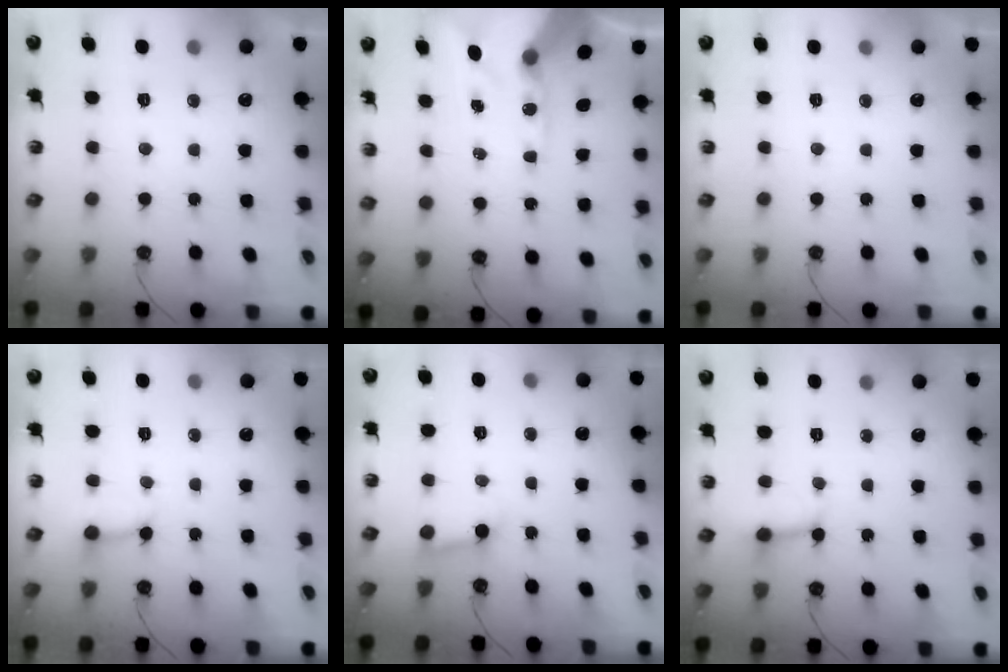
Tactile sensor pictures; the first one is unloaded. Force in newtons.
{"total": 15.0, "press": 14.8, "slide": 2.4}
{"total": 0.0}
{"total": 3.0, "press": 2.9, "slide": 0.3}
{"total": 4.2, "press": 4.2, "slide": 0.1}
{"total": 3.3, "press": 3.3, "slide": 0.4}